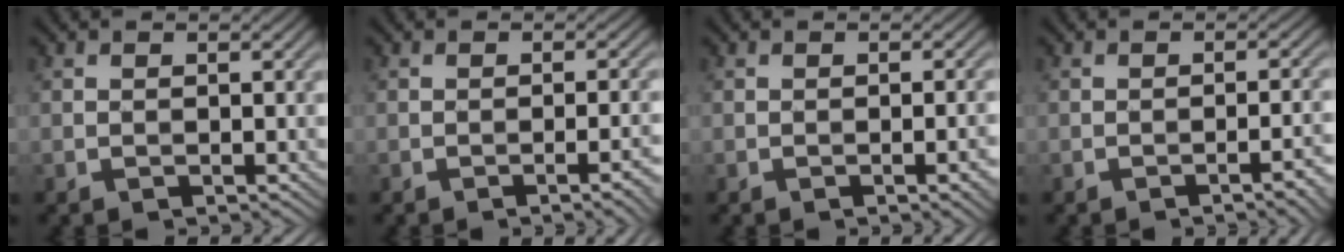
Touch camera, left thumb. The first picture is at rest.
{"total": 3.8, "force": [-1.5, 0.8, 3.4], "torque": [-0.040, 0.010, -0.022]}
{"total": 2.8, "force": [-1.0, 0.5, 2.6], "torque": [-0.033, 0.005, -0.015]}
{"total": 3.5, "force": [-1.7, 0.7, 2.9], "torque": [-0.034, 0.014, -0.028]}